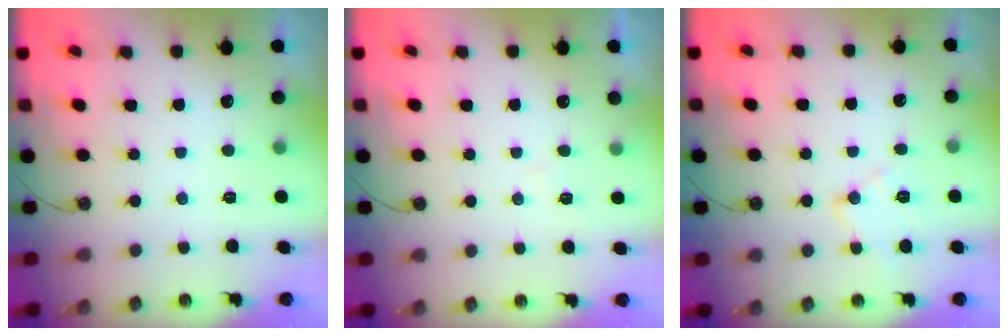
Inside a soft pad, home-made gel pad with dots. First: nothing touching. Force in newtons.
{"total": 3.7, "press": 3.7, "slide": 0.6}
{"total": 9.6, "press": 9.6, "slide": 0.7}